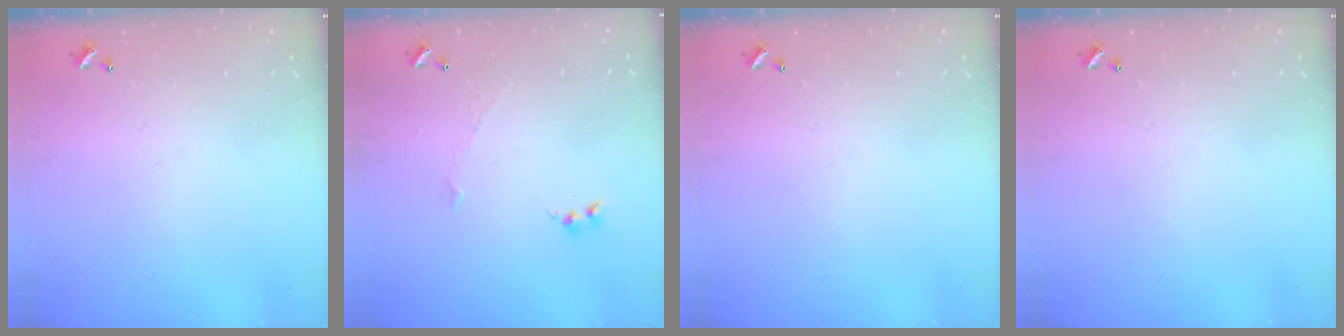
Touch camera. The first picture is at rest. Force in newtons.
{"total": 1.9, "press": 1.8, "slide": 0.4}
{"total": 0.0}
{"total": 0.0}